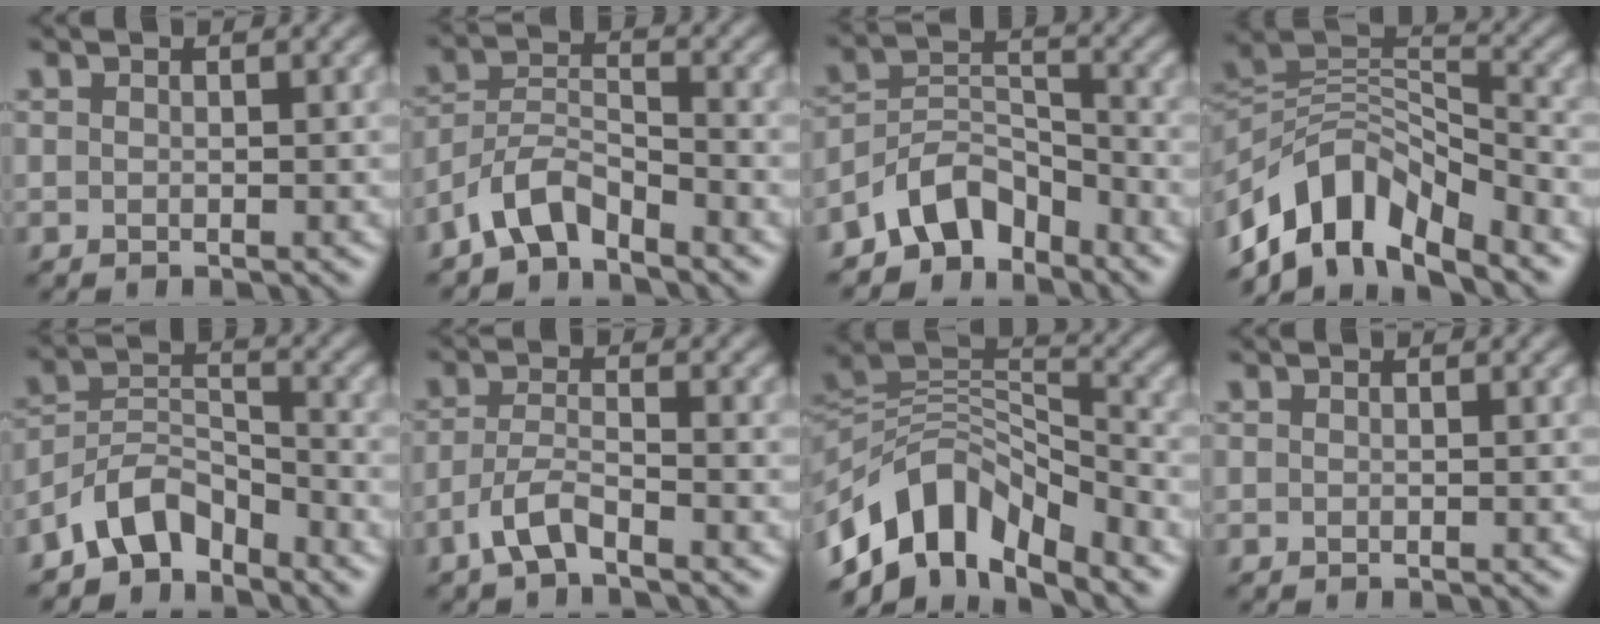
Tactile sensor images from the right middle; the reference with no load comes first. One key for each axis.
{"total": 4.3, "fx": -3.4, "fy": 1.6, "fz": 2.1, "tx": -0.038, "ty": 0.008, "tz": -0.075}
{"total": 5.9, "fx": -4.5, "fy": 3.0, "fz": 2.3, "tx": -0.028, "ty": 0.008, "tz": -0.094}
{"total": 9.8, "fx": -6.6, "fy": 4.5, "fz": 5.6, "tx": -0.090, "ty": 0.006, "tz": -0.135}
{"total": 5.4, "fx": -4.2, "fy": 2.6, "fz": 2.2, "tx": -0.030, "ty": 0.007, "tz": -0.090}
{"total": 3.2, "fx": -2.2, "fy": 0.9, "fz": 2.2, "tx": -0.052, "ty": 0.006, "tz": -0.050}
{"total": 10.1, "fx": -6.3, "fy": 5.2, "fz": 6.0, "tx": -0.097, "ty": 0.008, "tz": -0.128}
{"total": 0.0}